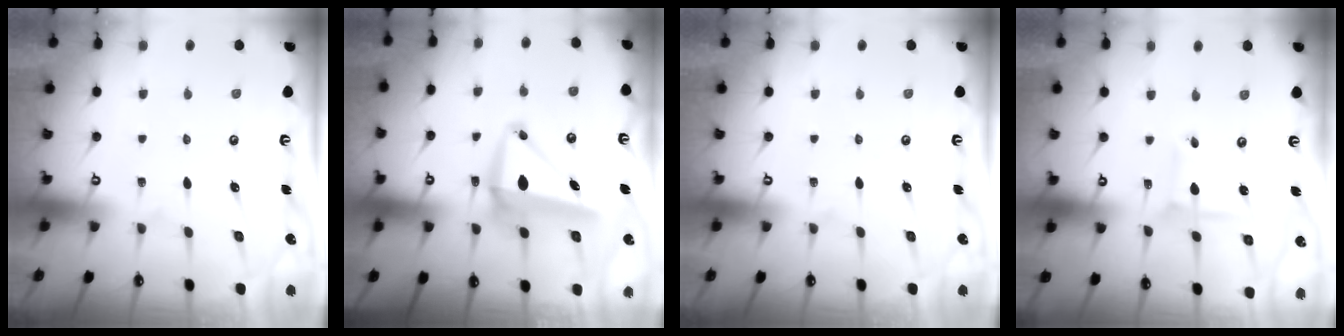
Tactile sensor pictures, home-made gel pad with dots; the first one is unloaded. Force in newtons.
{"total": 9.8, "press": 9.6, "slide": 1.7}
{"total": 0.0}
{"total": 3.5, "press": 3.5, "slide": 0.4}